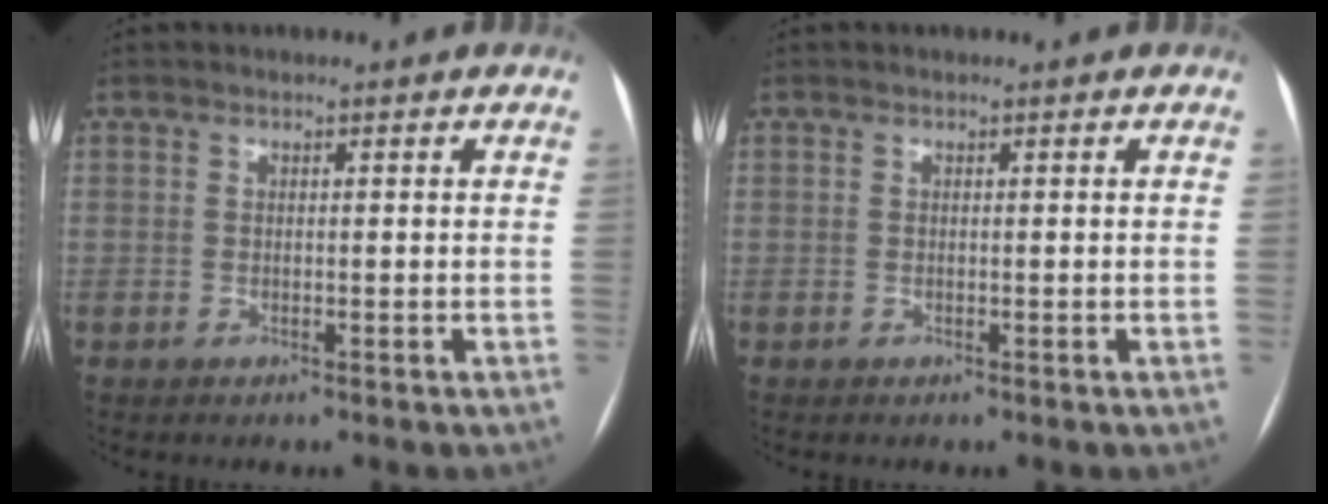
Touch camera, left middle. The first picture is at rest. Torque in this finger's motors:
{"motor_torque": [-0.01, 0.00, 0.00, 0.00]}